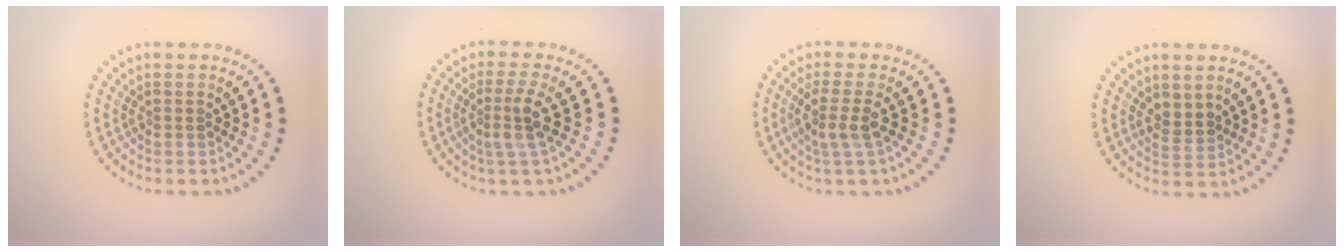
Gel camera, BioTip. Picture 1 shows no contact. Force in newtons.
{"total": 2.9, "press": 2.2, "slide": 1.9}
{"total": 2.5, "press": 1.9, "slide": 1.7}
{"total": 1.8, "press": 1.6, "slide": 0.8}